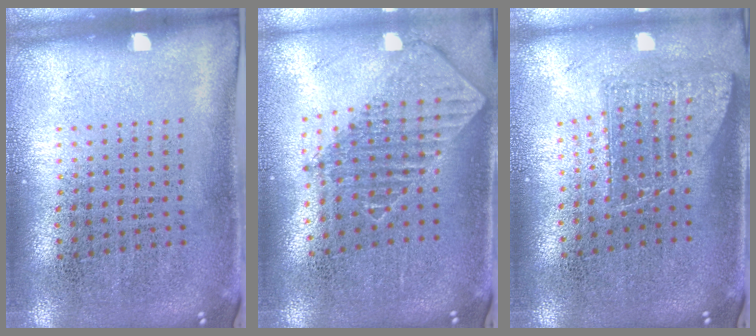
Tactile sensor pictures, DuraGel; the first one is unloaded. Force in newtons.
{"total": 2.1, "press": 1.6, "slide": 1.3}
{"total": 1.4, "press": 1.1, "slide": 0.9}